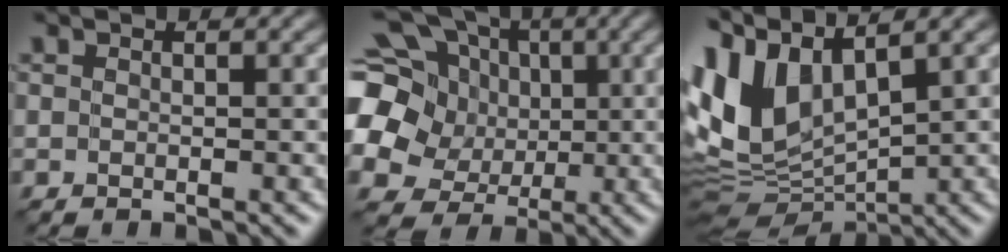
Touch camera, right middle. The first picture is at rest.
{"total": 19.3, "force": [2.2, 17.4, 8.1], "torque": [-0.219, 0.016, 0.006]}
{"total": 10.0, "force": [3.0, 5.6, 7.8], "torque": [-0.186, 0.004, 0.054]}